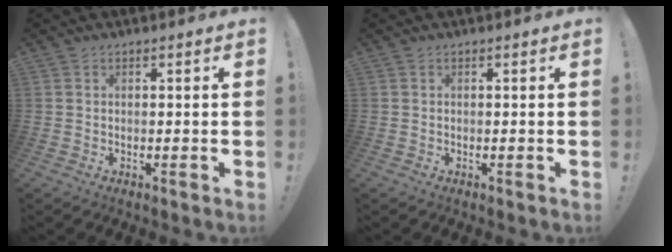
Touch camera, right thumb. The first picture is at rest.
{"total": 0.0}